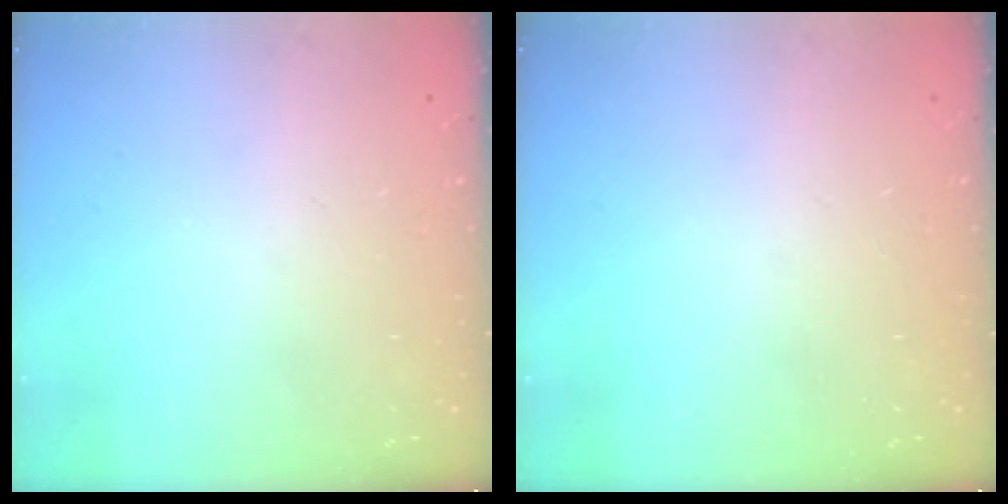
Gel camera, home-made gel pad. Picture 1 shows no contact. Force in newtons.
{"total": 0.0}